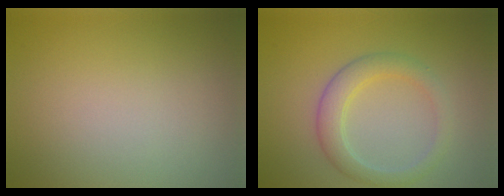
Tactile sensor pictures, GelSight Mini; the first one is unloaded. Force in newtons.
{"total": 2.8, "press": 2.8, "slide": 0.2}